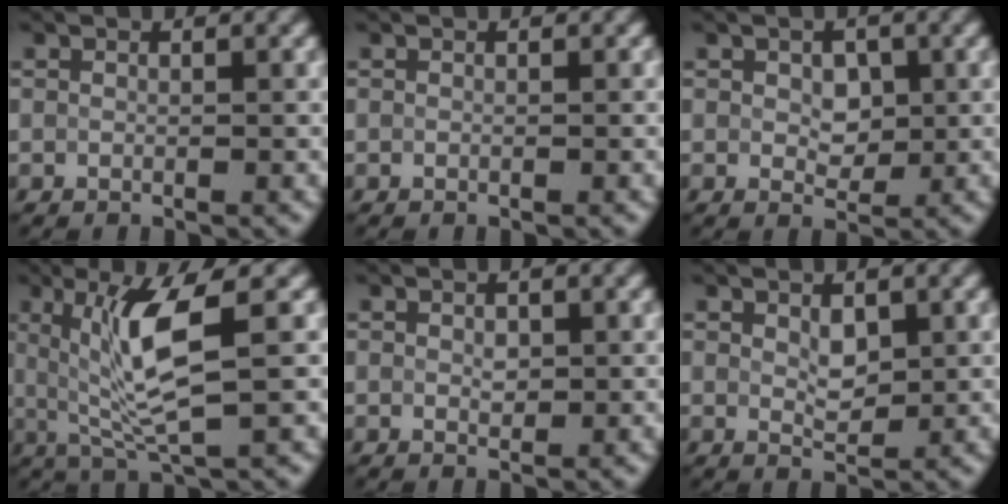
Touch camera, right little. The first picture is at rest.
{"total": 0.0}
{"total": 2.4, "force": [0.4, 1.6, 1.8], "torque": [-0.031, -0.001, 0.007]}
{"total": 6.1, "force": [1.3, 1.0, 5.9], "torque": [-0.123, -0.001, 0.030]}
{"total": 0.8, "force": [0.2, 0.5, 0.6], "torque": [-0.012, 0.000, 0.004]}
{"total": 1.9, "force": [0.6, 1.0, 1.5], "torque": [-0.028, -0.003, 0.014]}